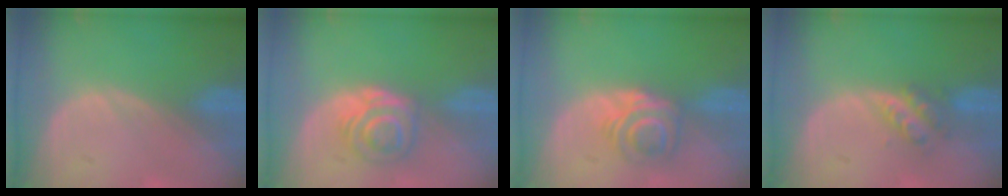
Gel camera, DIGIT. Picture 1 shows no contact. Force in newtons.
{"total": 5.5, "press": 4.9, "slide": 2.6}
{"total": 6.1, "press": 5.1, "slide": 3.3}
{"total": 4.1, "press": 3.6, "slide": 2.1}